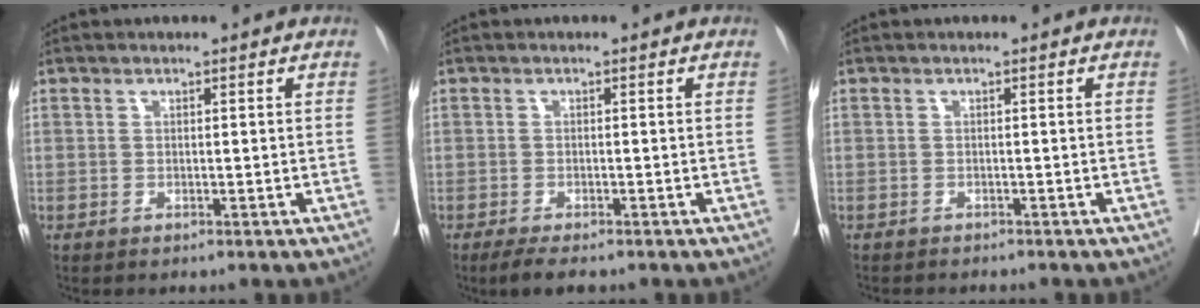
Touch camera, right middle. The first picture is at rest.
{"total": 3.8, "force": [-2.9, 1.0, 2.3], "torque": [-0.036, -0.009, -0.043]}
{"total": 3.3, "force": [-3.0, 0.8, 1.2], "torque": [-0.018, -0.005, -0.038]}